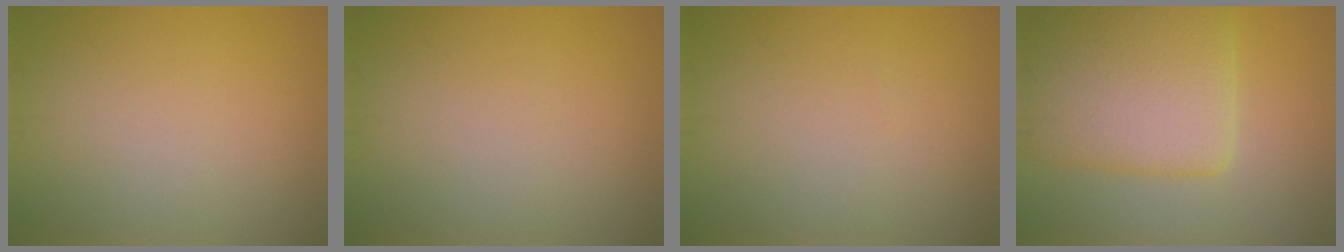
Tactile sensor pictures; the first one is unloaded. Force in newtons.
{"total": 0.0}
{"total": 0.0}
{"total": 8.4, "press": 8.3, "slide": 0.6}